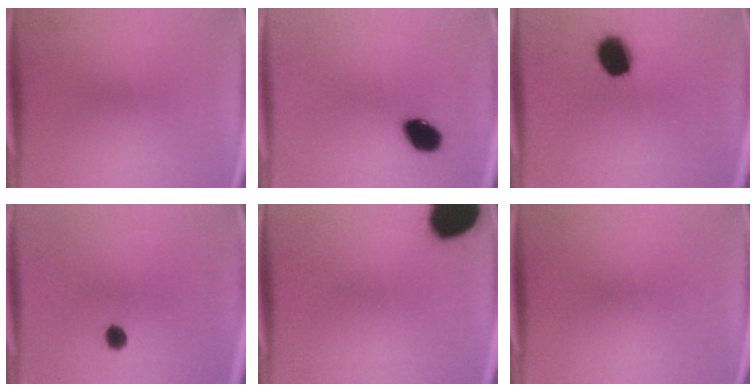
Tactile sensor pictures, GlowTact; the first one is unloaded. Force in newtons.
{"total": 7.7}
{"total": 11.8}
{"total": 2.4}
{"total": 17.0}
{"total": 0.0}